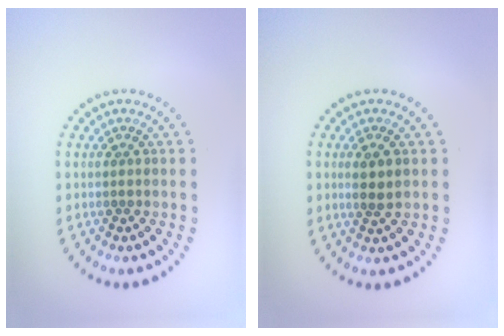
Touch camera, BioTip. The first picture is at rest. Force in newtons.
{"total": 1.5, "press": 1.4, "slide": 0.7}